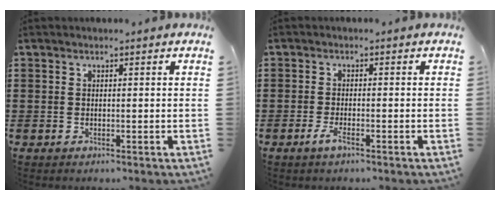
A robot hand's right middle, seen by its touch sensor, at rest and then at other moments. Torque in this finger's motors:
{"motor_torque": [0.48, -0.39, 0.03, 0.03]}